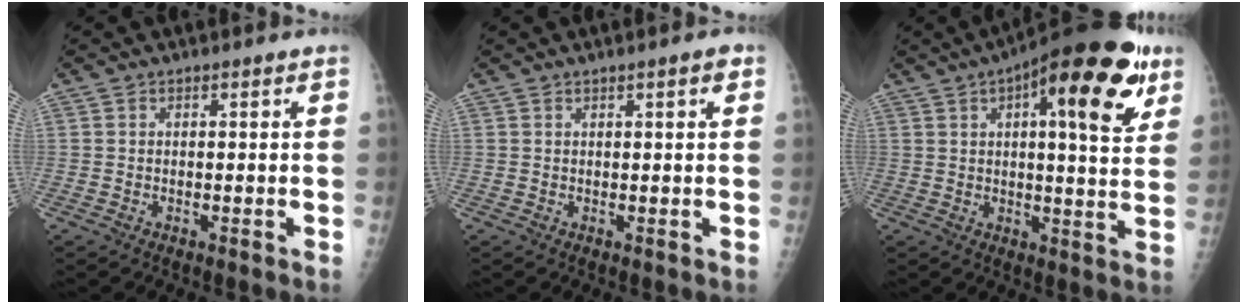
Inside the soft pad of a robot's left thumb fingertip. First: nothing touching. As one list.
[{"total": 1.7, "force": [0.9, 0.2, 1.5], "torque": [-0.021, 0.000, 0.011]}, {"total": 21.5, "force": [9.7, 7.1, 17.8], "torque": [-0.231, -0.008, 0.130]}]